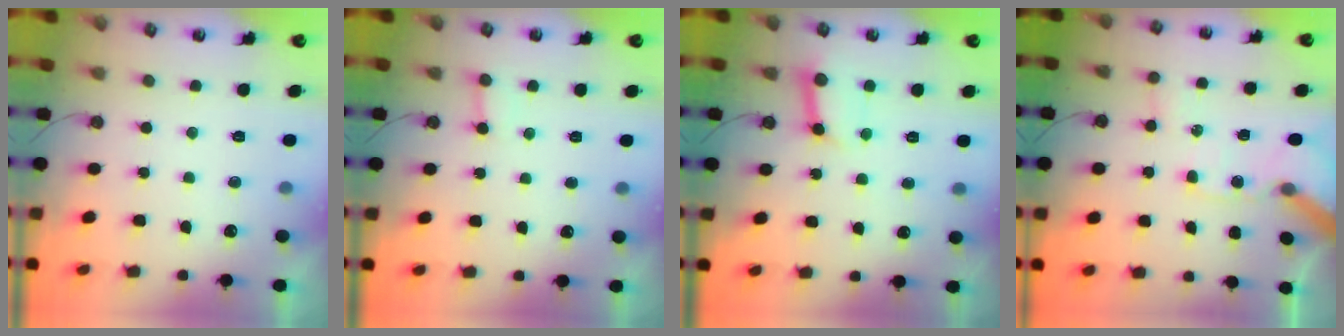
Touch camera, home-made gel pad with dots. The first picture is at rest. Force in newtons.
{"total": 3.4, "press": 3.3, "slide": 0.5}
{"total": 9.4, "press": 9.3, "slide": 1.0}
{"total": 11.3, "press": 11.1, "slide": 1.9}